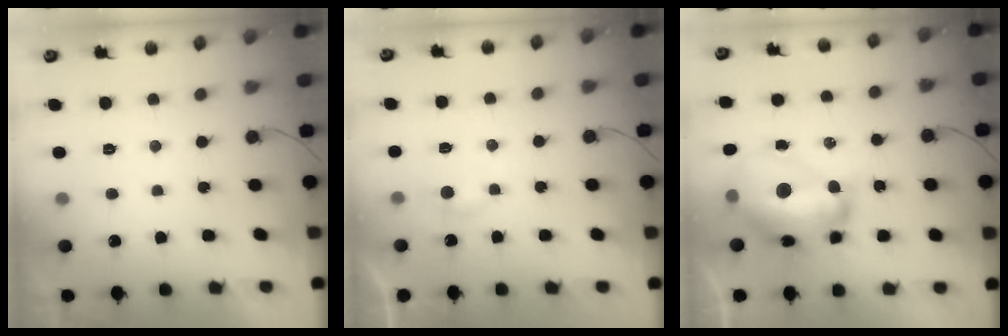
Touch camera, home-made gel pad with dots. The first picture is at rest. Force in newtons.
{"total": 2.8, "press": 2.8, "slide": 0.2}
{"total": 19.5, "press": 19.4, "slide": 2.1}